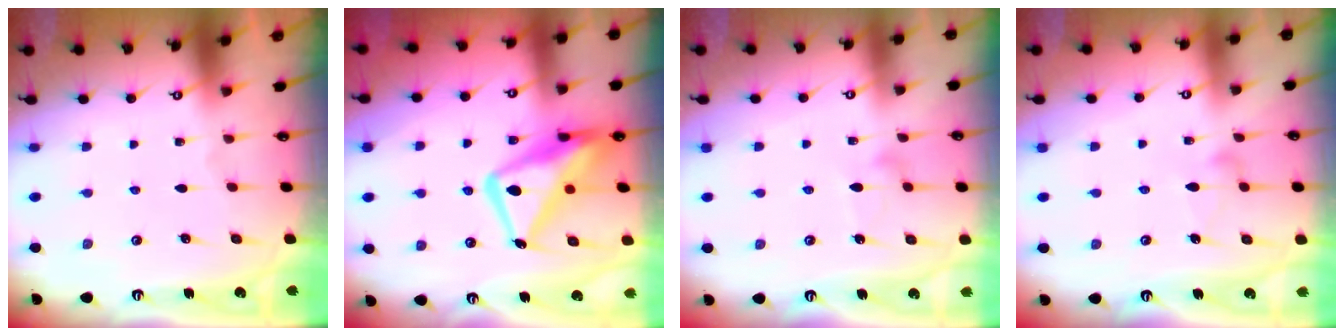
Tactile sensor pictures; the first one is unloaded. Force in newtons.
{"total": 17.3, "press": 17.2, "slide": 1.7}
{"total": 7.6, "press": 7.5, "slide": 0.5}
{"total": 6.5, "press": 6.5, "slide": 0.3}